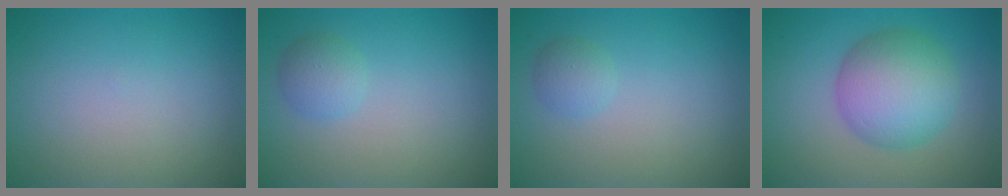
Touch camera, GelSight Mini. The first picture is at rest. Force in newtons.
{"total": 1.8, "press": 1.8, "slide": 0.1}
{"total": 1.4, "press": 1.4, "slide": 0.1}
{"total": 7.0, "press": 7.0, "slide": 0.1}